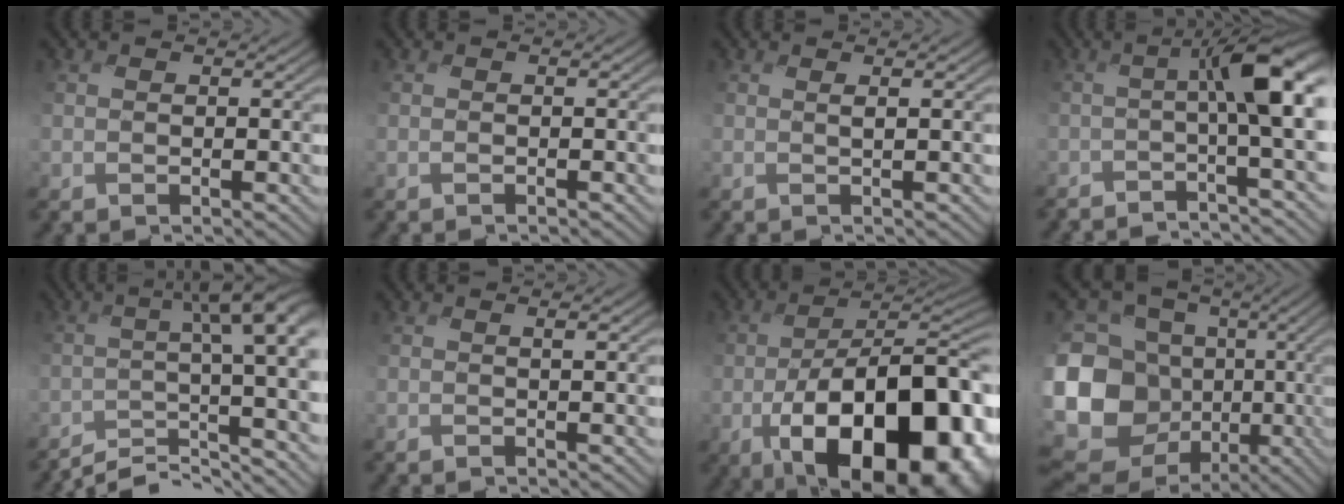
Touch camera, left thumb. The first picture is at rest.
{"total": 0.6, "force": [-0.3, -0.6, 0.0], "torque": [-0.002, 0.003, -0.010]}
{"total": 0.8, "force": [0.3, -0.6, 0.5], "torque": [-0.016, 0.005, -0.001]}
{"total": 7.1, "force": [-2.0, 0.9, 6.8], "torque": [-0.074, 0.005, -0.052]}
{"total": 8.9, "force": [-4.6, 1.6, 7.4], "torque": [-0.080, 0.017, -0.089]}
{"total": 0.7, "force": [0.0, -0.7, 0.3], "torque": [-0.011, 0.005, -0.005]}
{"total": 20.8, "force": [-8.2, 10.5, 16.0], "torque": [-0.239, -0.039, -0.115]}
{"total": 17.5, "force": [-4.6, 14.3, 8.8], "torque": [-0.264, -0.005, -0.082]}